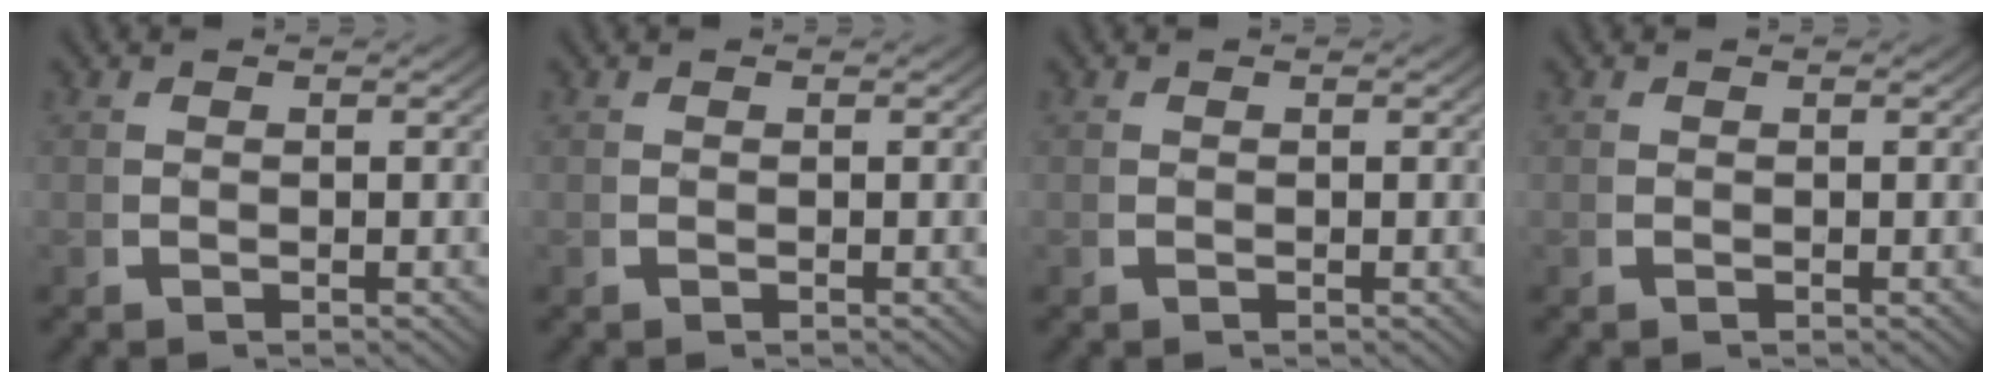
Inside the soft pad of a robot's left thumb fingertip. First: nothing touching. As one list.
[{"total": 0.0}, {"total": 0.0}, {"total": 0.0}]